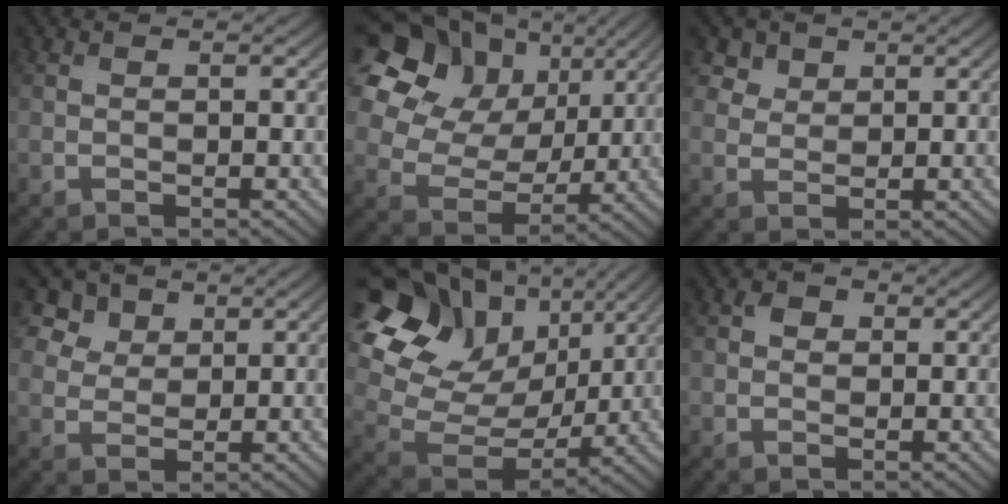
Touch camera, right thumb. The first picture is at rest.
{"total": 19.1, "force": [8.4, 14.3, 9.3], "torque": [-0.255, 0.067, 0.175]}
{"total": 3.4, "force": [2.3, 2.4, 1.0], "torque": [-0.031, -0.015, 0.058]}
{"total": 4.8, "force": [2.8, 3.5, 1.6], "torque": [-0.046, -0.012, 0.066]}
{"total": 17.3, "force": [8.3, 12.3, 8.9], "torque": [-0.213, 0.034, 0.166]}
{"total": 1.4, "force": [0.4, 1.2, 0.6], "torque": [-0.010, 0.001, 0.003]}